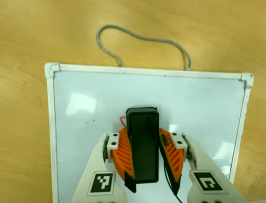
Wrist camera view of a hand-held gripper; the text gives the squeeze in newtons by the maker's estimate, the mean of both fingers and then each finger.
{"total": 14.8, "left": 13.3, "right": 16.3}